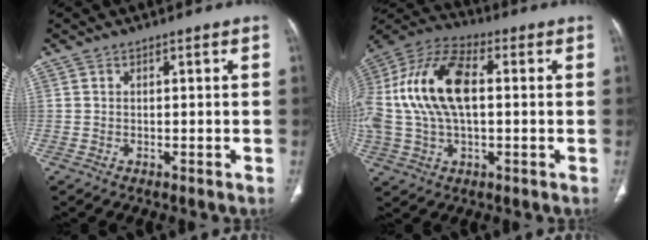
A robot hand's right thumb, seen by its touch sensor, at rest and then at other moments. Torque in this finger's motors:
{"motor_torque": [2.52, 2.49, 1.32, 0.11, 0.77]}